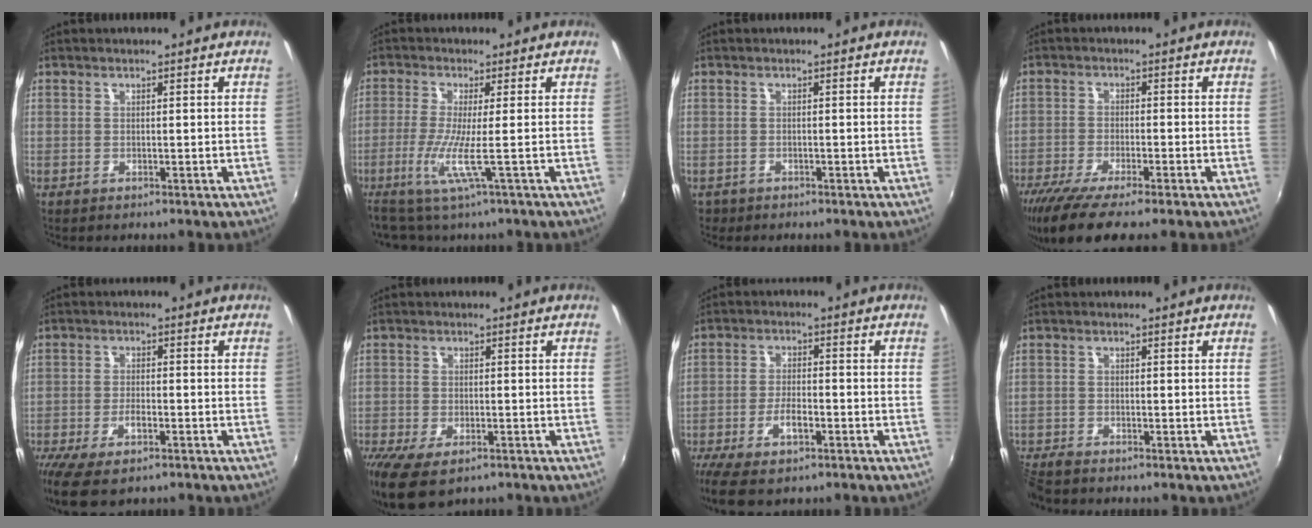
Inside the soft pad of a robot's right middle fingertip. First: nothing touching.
{"total": 5.4, "force": [-2.2, -0.4, 4.9], "torque": [-0.120, -0.012, -0.044]}
{"total": 1.7, "force": [-1.3, 1.1, 0.4], "torque": [-0.012, -0.006, -0.020]}
{"total": 10.8, "force": [-8.2, 1.1, 7.0], "torque": [-0.150, -0.044, -0.143]}
{"total": 8.7, "force": [-5.7, 3.0, 5.8], "torque": [-0.136, -0.027, -0.102]}
{"total": 9.9, "force": [-6.6, 4.1, 6.2], "torque": [-0.149, -0.045, -0.113]}
{"total": 7.0, "force": [-4.4, 2.2, 4.9], "torque": [-0.113, -0.009, -0.084]}
{"total": 4.3, "force": [-4.1, 0.5, 1.3], "torque": [-0.041, -0.023, -0.080]}